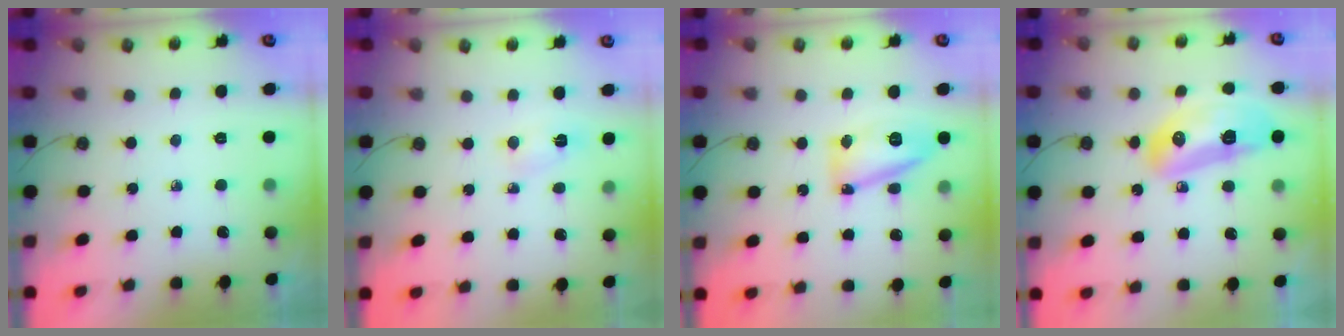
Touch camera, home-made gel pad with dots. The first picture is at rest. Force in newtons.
{"total": 2.2, "press": 2.2, "slide": 0.2}
{"total": 13.5, "press": 13.4, "slide": 1.1}
{"total": 13.5, "press": 13.3, "slide": 2.4}